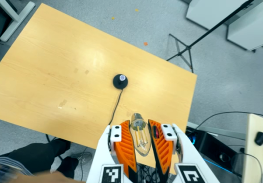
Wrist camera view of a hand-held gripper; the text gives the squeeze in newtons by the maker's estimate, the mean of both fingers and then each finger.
{"total": 22.9, "left": 25.3, "right": 20.5}